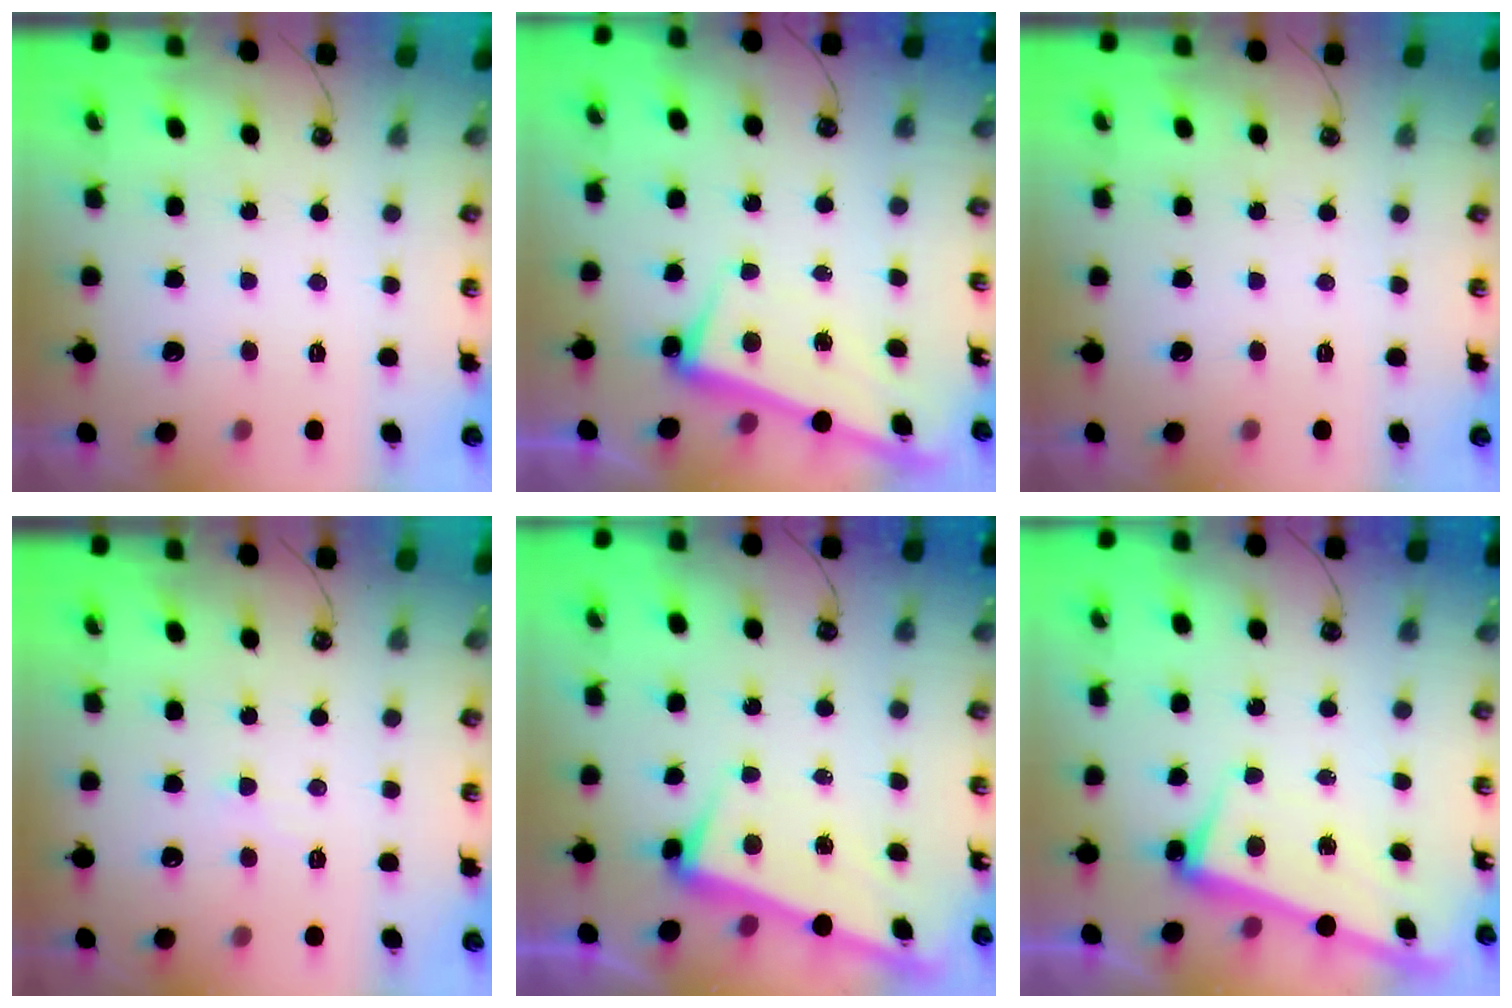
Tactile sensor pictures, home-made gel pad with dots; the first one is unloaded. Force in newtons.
{"total": 2.3, "press": 2.2, "slide": 0.7}
{"total": 0.0}
{"total": 0.9, "press": 0.9, "slide": 0.3}
{"total": 3.0, "press": 2.9, "slide": 0.8}
{"total": 2.3, "press": 2.2, "slide": 0.8}